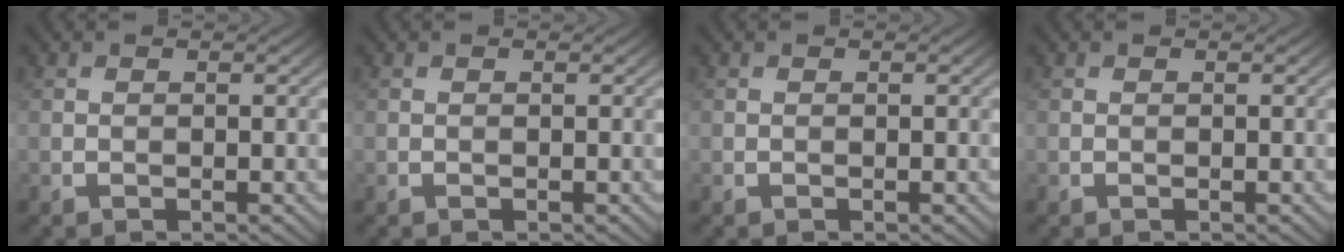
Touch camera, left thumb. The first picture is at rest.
{"total": 0.0}
{"total": 0.0}
{"total": 0.0}